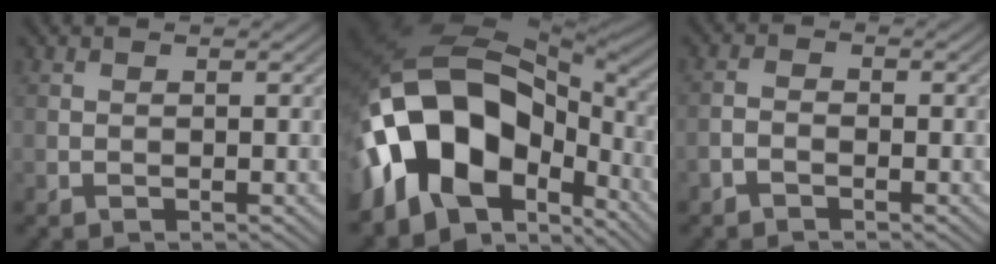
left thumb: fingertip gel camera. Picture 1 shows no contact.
{"total": 19.2, "force": [-4.0, 11.2, 15.1], "torque": [-0.301, -0.002, -0.064]}
{"total": 1.5, "force": [-1.2, 0.6, 0.7], "torque": [-0.014, 0.004, -0.029]}